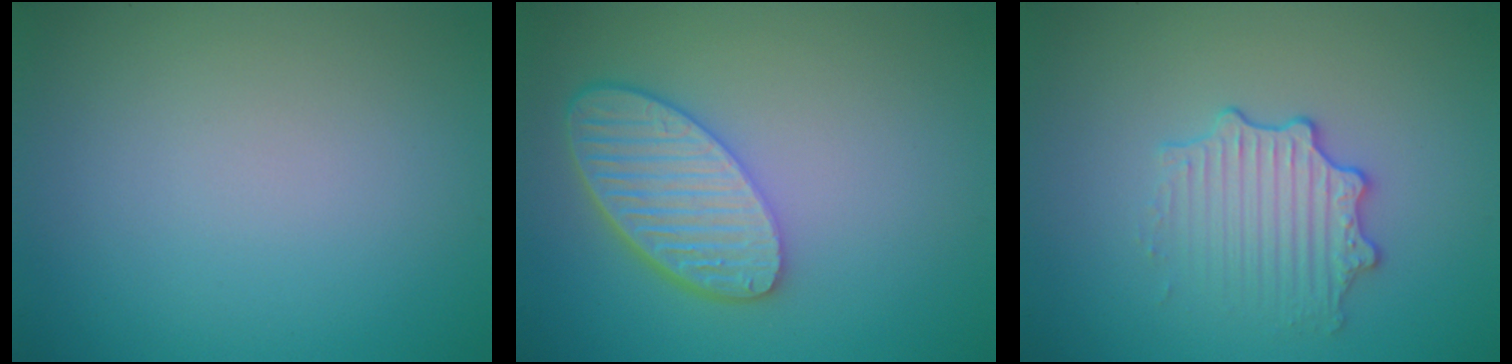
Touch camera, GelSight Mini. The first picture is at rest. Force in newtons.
{"total": 5.6, "press": 4.5, "slide": 3.3}
{"total": 3.0, "press": 2.7, "slide": 1.1}